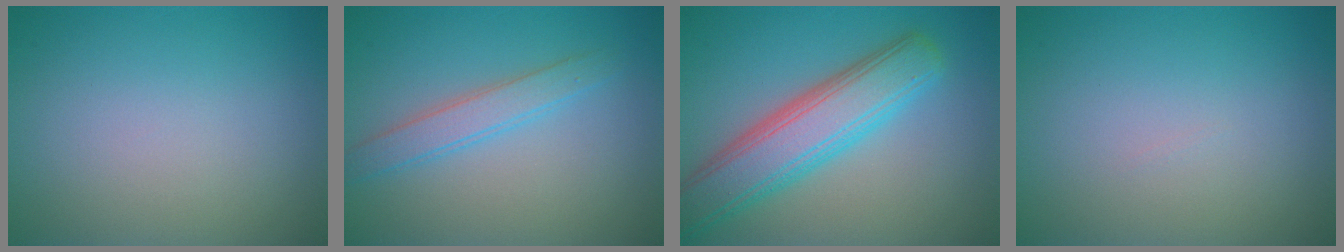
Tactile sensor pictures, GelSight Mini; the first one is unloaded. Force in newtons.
{"total": 2.5, "press": 2.5, "slide": 0.2}
{"total": 6.7, "press": 6.7, "slide": 0.3}
{"total": 0.0}